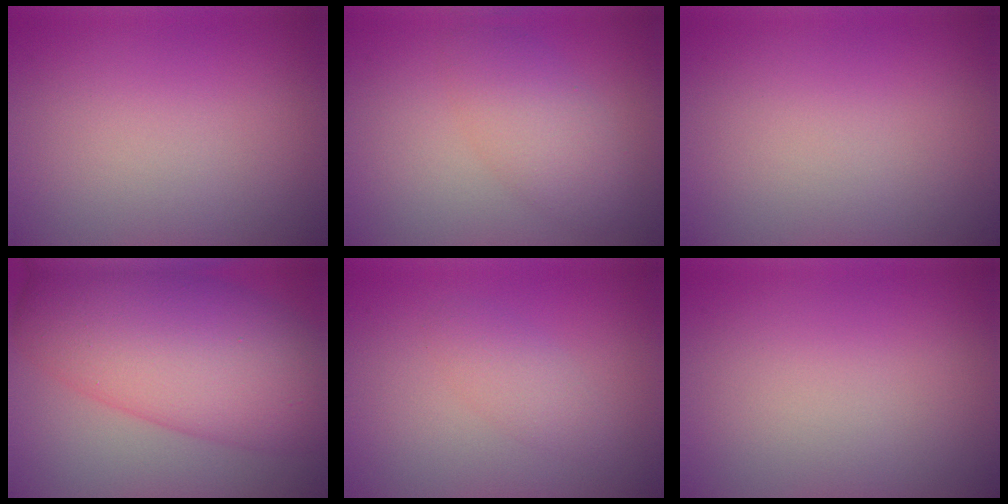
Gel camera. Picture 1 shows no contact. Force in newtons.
{"total": 3.9, "press": 3.9, "slide": 0.2}
{"total": 0.0}
{"total": 12.1, "press": 12.1, "slide": 0.2}
{"total": 1.9, "press": 1.9, "slide": 0.2}
{"total": 0.0}